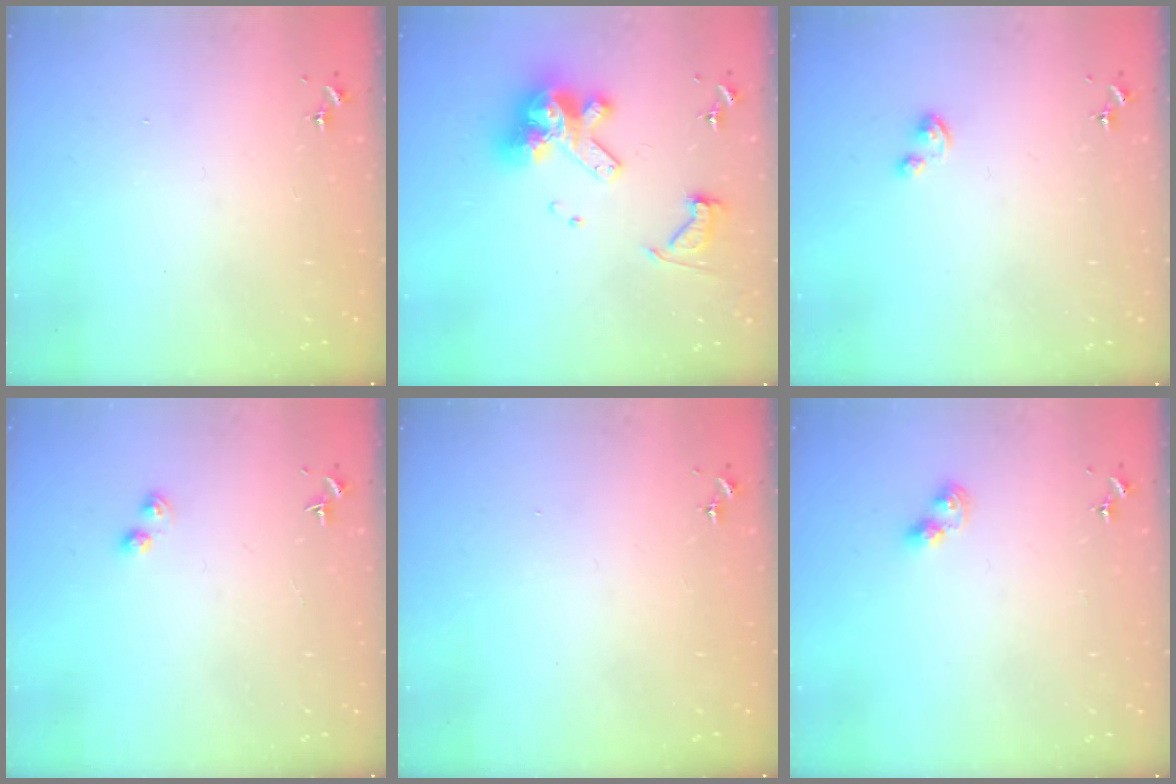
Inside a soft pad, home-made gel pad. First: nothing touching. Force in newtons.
{"total": 16.5, "press": 16.4, "slide": 1.6}
{"total": 2.5, "press": 2.5, "slide": 0.3}
{"total": 2.8, "press": 2.8, "slide": 0.4}
{"total": 0.0}
{"total": 4.9, "press": 4.8, "slide": 0.5}